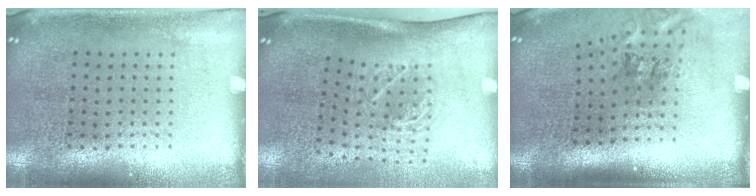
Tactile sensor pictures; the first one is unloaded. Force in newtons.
{"total": 1.8, "press": 1.3, "slide": 1.3}
{"total": 1.7, "press": 1.2, "slide": 1.3}